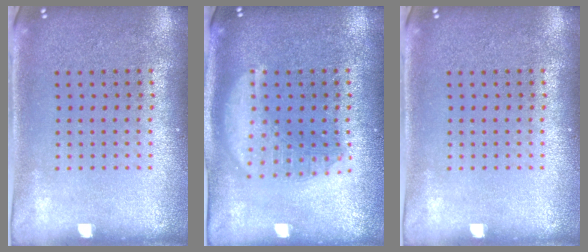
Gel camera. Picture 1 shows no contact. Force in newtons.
{"total": 2.8, "press": 2.7, "slide": 0.4}
{"total": 0.0}